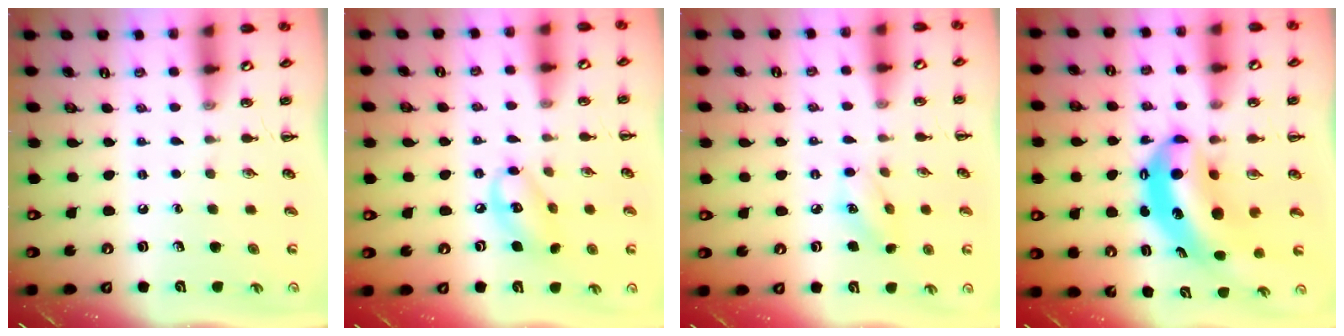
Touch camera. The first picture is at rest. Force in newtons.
{"total": 9.4, "press": 9.2, "slide": 1.6}
{"total": 6.0, "press": 5.9, "slide": 1.2}
{"total": 9.6, "press": 9.3, "slide": 2.3}